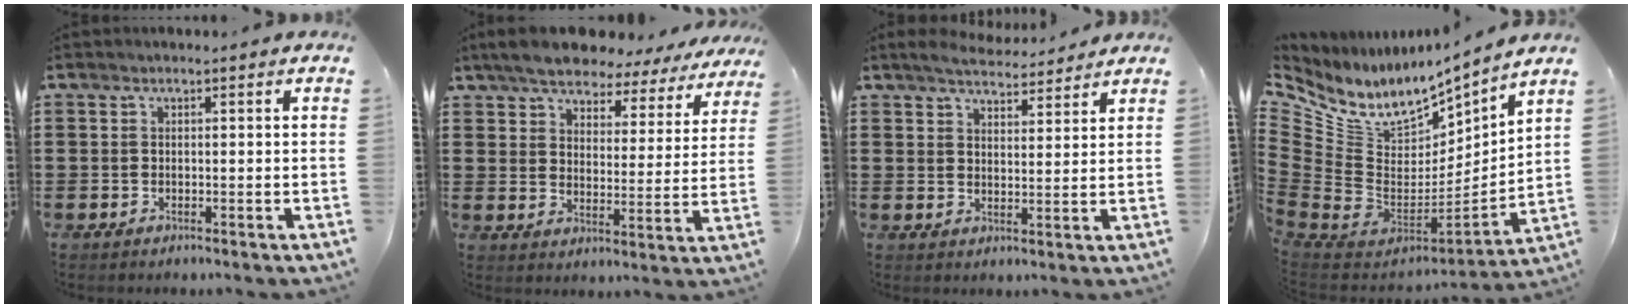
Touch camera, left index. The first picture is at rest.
{"total": 6.2, "force": [5.9, 1.2, 1.4], "torque": [-0.059, -0.031, 0.103]}
{"total": 4.6, "force": [4.4, 0.8, 1.1], "torque": [-0.035, -0.012, 0.080]}
{"total": 9.5, "force": [6.1, 5.5, 4.7], "torque": [-0.139, -0.054, 0.110]}